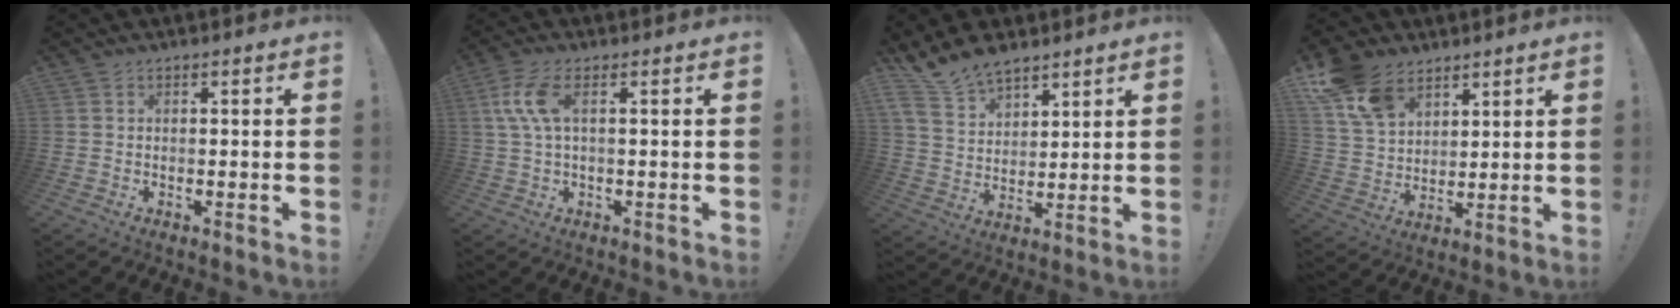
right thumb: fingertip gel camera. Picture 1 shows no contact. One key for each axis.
{"total": 7.8, "fx": 1.5, "fy": 2.9, "fz": 7.1, "tx": -0.148, "ty": 0.001, "tz": 0.032}
{"total": 11.7, "fx": 9.6, "fy": 5.6, "fz": 3.6, "tx": -0.080, "ty": -0.063, "tz": 0.188}
{"total": 13.4, "fx": 8.5, "fy": 8.6, "fz": 5.8, "tx": -0.112, "ty": -0.038, "tz": 0.169}